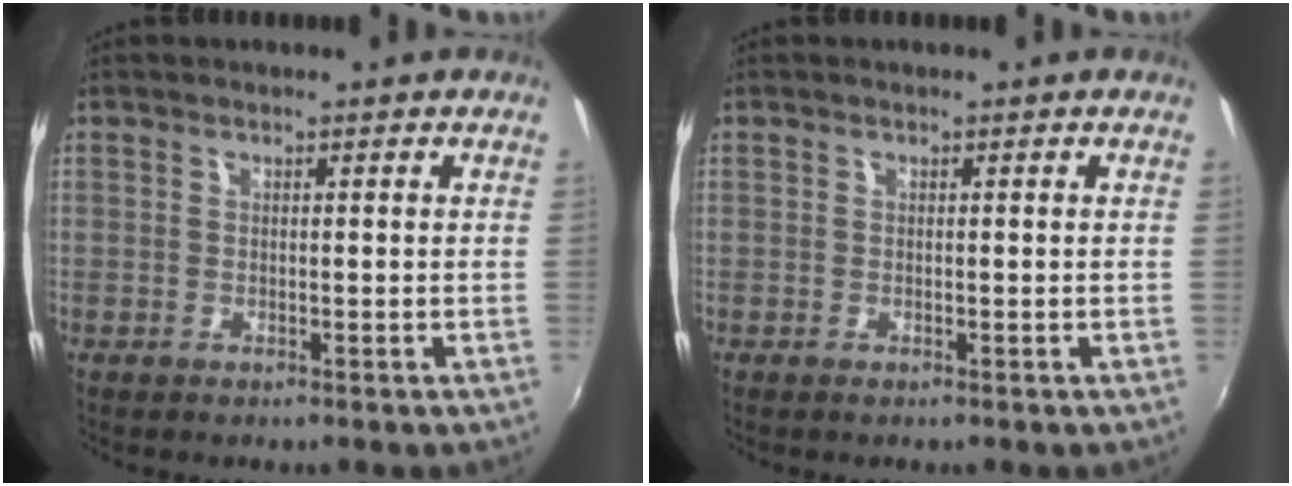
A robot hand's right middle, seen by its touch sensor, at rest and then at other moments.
{"total": 0.0}